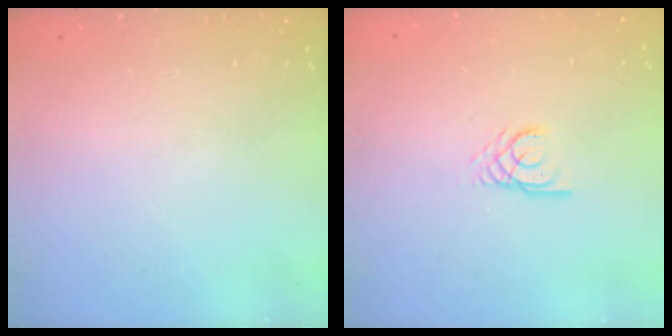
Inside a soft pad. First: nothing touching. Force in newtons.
{"total": 2.7, "press": 2.7, "slide": 0.2}